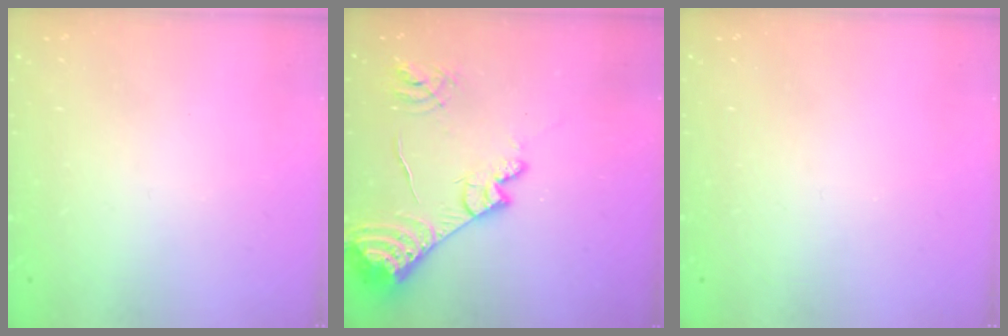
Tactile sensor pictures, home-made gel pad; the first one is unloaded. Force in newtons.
{"total": 16.6, "press": 16.5, "slide": 1.7}
{"total": 0.0}